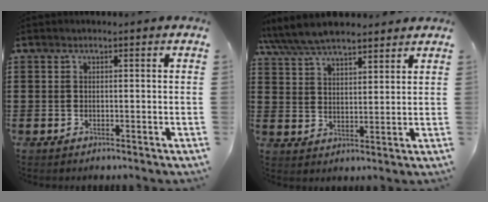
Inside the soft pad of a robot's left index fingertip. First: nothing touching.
{"total": 6.9, "force": [6.3, 1.6, 2.2], "torque": [-0.067, -0.017, 0.117]}